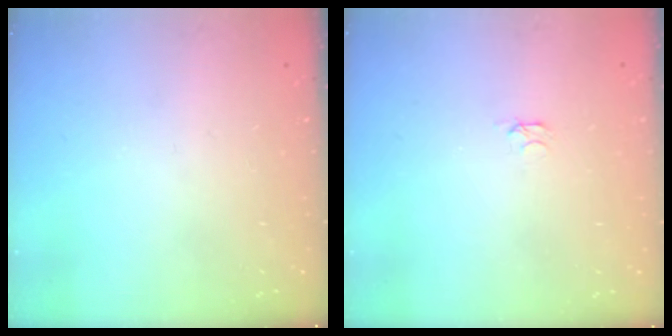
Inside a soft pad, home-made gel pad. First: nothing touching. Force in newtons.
{"total": 2.4, "press": 2.3, "slide": 0.4}